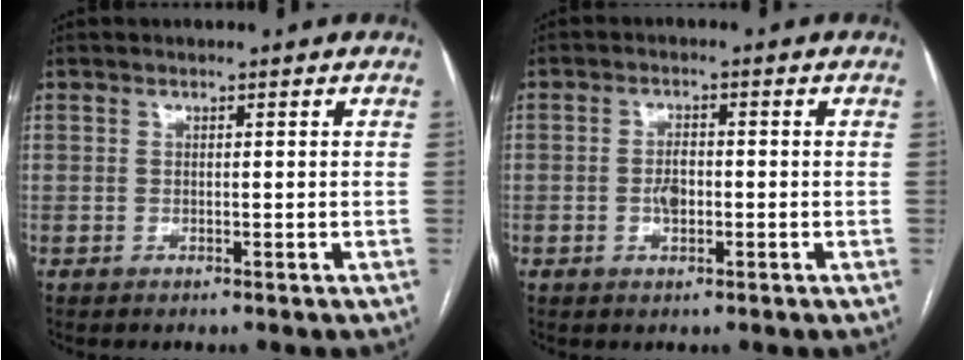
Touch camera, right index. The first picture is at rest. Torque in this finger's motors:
{"motor_torque": [0.71, 0.07, 0.21, 0.06]}